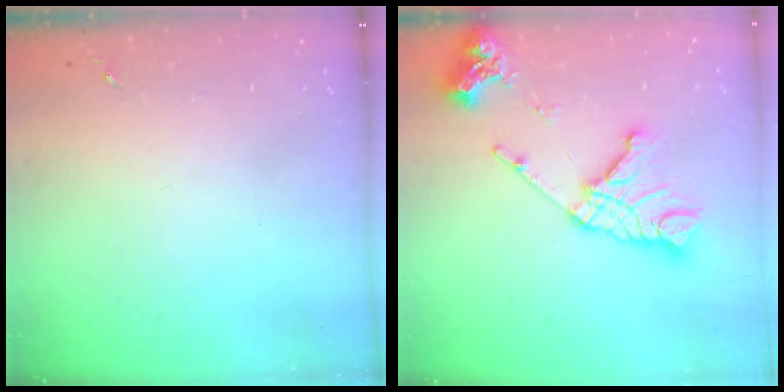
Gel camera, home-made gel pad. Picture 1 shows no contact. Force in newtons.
{"total": 17.0, "press": 16.9, "slide": 1.8}